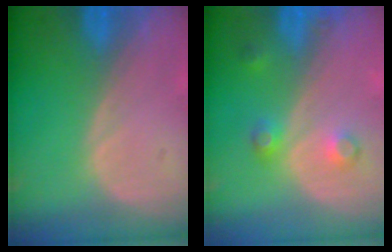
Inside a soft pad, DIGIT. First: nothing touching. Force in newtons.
{"total": 3.5, "press": 3.2, "slide": 1.4}